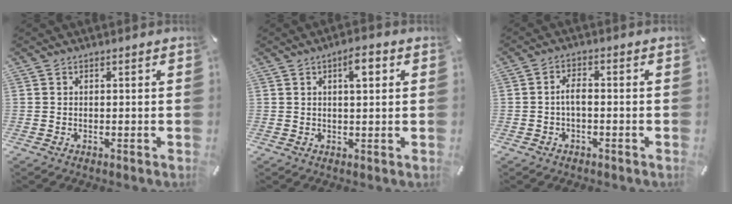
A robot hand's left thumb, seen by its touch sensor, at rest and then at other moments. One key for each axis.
{"total": 4.5, "fx": 1.7, "fy": 1.7, "fz": 3.9, "tx": -0.058, "ty": -0.001, "tz": 0.021}
{"total": 3.6, "fx": -0.9, "fy": 2.0, "fz": 2.9, "tx": -0.061, "ty": 0.007, "tz": -0.020}